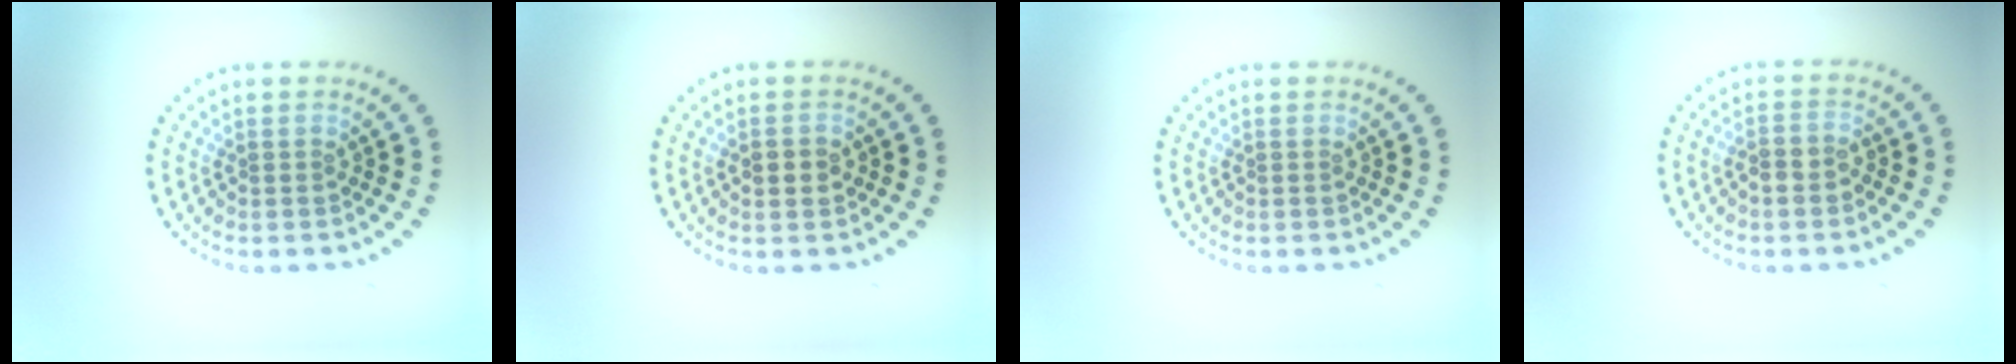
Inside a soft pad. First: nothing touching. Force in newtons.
{"total": 2.1, "press": 2.1, "slide": 0.1}
{"total": 0.0}
{"total": 1.6, "press": 1.4, "slide": 0.8}